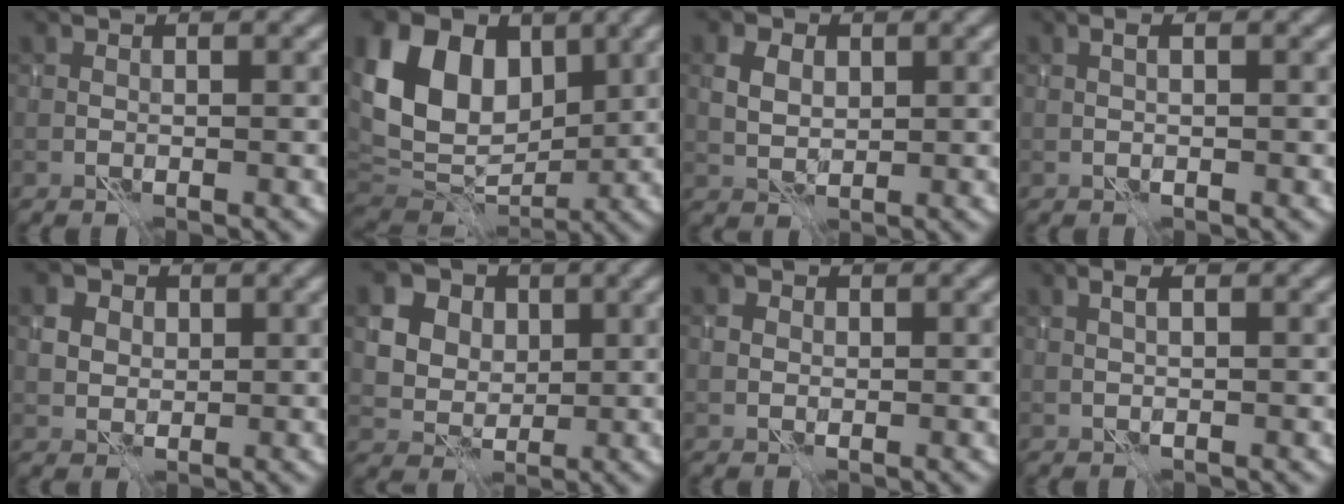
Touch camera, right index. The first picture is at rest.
{"total": 11.8, "force": [3.9, 8.2, 7.5], "torque": [-0.151, 0.025, 0.067]}
{"total": 3.0, "force": [1.2, 2.0, 1.9], "torque": [-0.037, 0.007, 0.019]}
{"total": 0.6, "force": [0.2, -0.1, 0.5], "torque": [-0.015, 0.005, 0.003]}
{"total": 4.5, "force": [2.0, 3.5, 2.0], "torque": [-0.044, 0.016, 0.028]}
{"total": 12.7, "force": [5.2, 10.3, 5.3], "torque": [-0.130, 0.028, 0.087]}
{"total": 1.3, "force": [0.4, 1.2, 0.4], "torque": [-0.008, 0.005, 0.003]}
{"total": 0.9, "force": [0.5, 0.0, 0.8], "torque": [-0.020, 0.007, 0.006]}